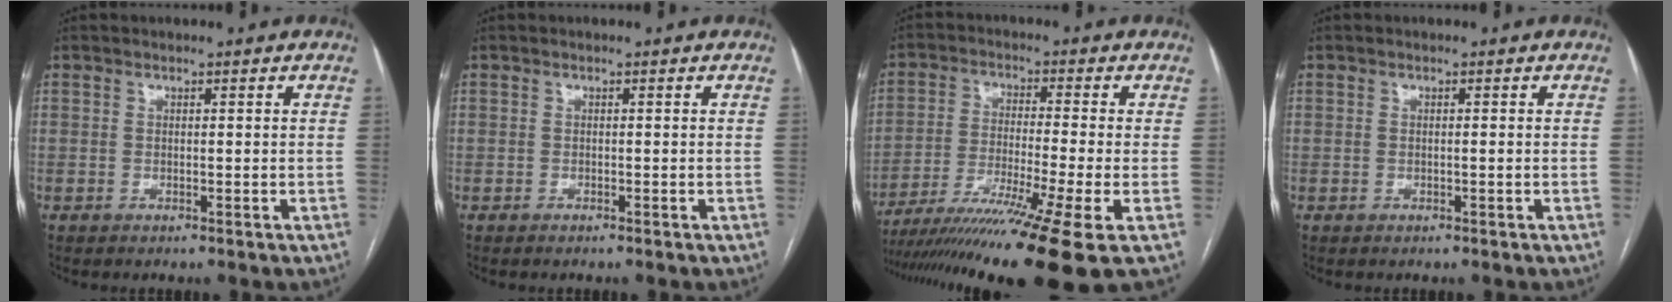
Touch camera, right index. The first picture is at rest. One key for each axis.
{"total": 0.0}
{"total": 17.3, "fx": -12.2, "fy": -2.2, "fz": 12.2, "tx": -0.179, "ty": -0.045, "tz": -0.203}
{"total": 0.5, "fx": -0.1, "fy": 0.0, "fz": 0.5, "tx": -0.011, "ty": 0.000, "tz": 0.000}